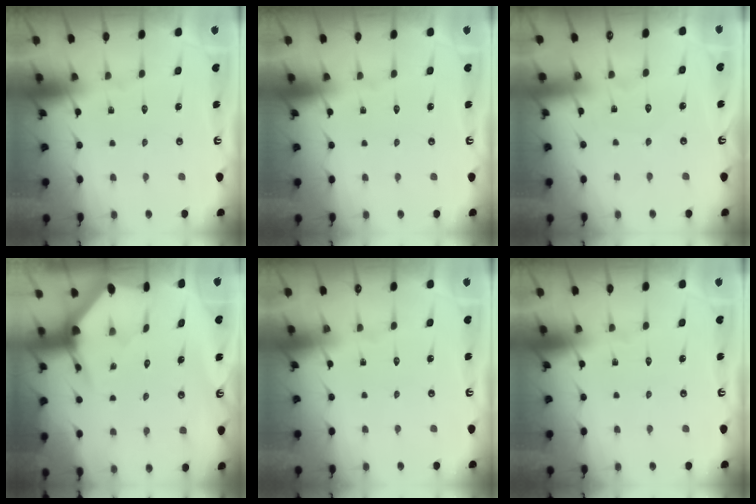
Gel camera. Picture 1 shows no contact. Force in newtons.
{"total": 0.0}
{"total": 3.3, "press": 3.2, "slide": 0.4}
{"total": 3.4, "press": 3.4, "slide": 0.2}
{"total": 0.0}
{"total": 0.0}